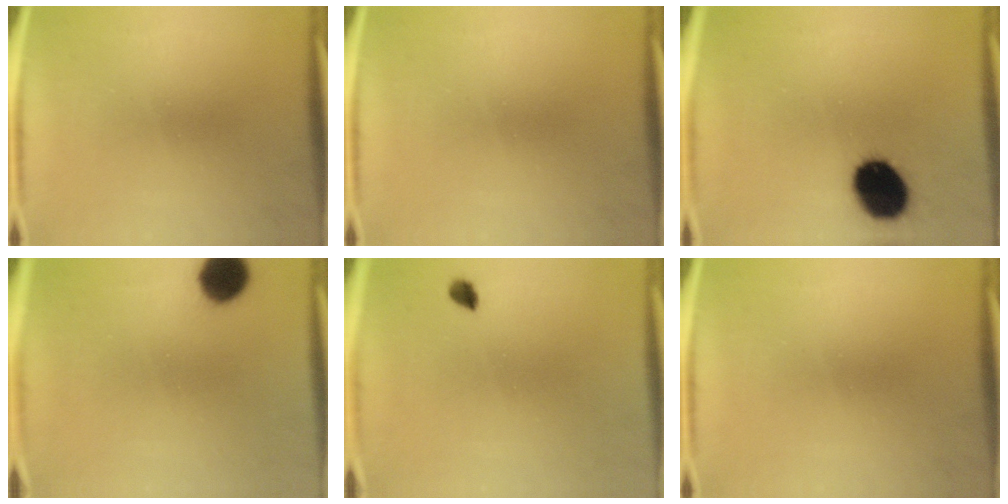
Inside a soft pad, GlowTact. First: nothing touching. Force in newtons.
{"total": 0.0}
{"total": 15.0}
{"total": 7.3}
{"total": 1.6}
{"total": 0.0}